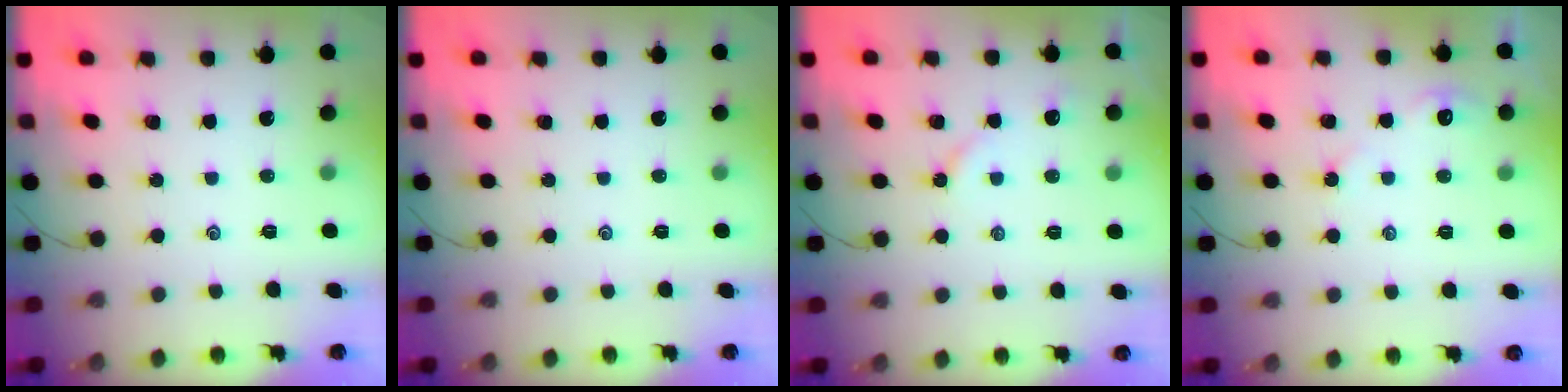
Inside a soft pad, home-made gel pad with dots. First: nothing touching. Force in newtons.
{"total": 0.0}
{"total": 5.2, "press": 5.2, "slide": 0.5}
{"total": 3.5, "press": 3.5, "slide": 0.5}